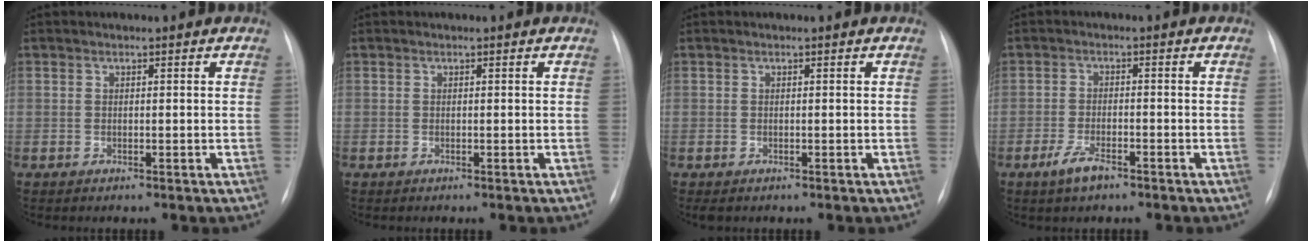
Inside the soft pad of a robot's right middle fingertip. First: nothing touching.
{"total": 0.0}
{"total": 1.0, "force": [-0.7, 0.6, 0.4], "torque": [-0.006, 0.000, -0.005]}
{"total": 3.7, "force": [-2.5, 1.1, 2.5], "torque": [-0.058, -0.002, -0.046]}